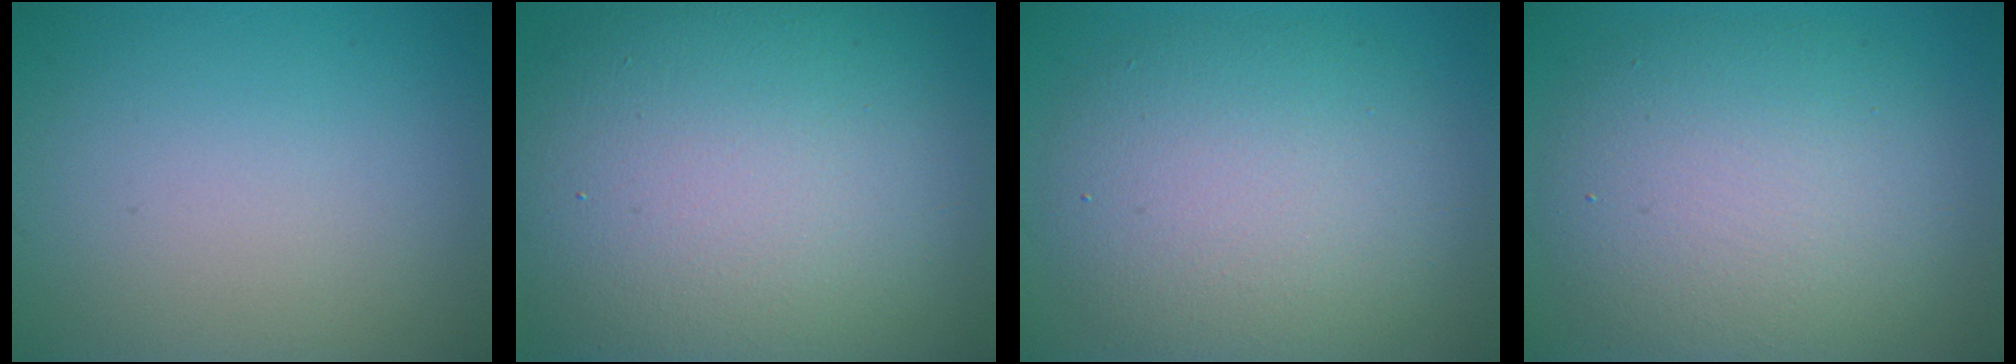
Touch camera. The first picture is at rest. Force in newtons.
{"total": 16.0, "press": 16.0, "slide": 1.3}
{"total": 7.9, "press": 7.9, "slide": 0.4}
{"total": 8.5, "press": 8.5, "slide": 0.5}